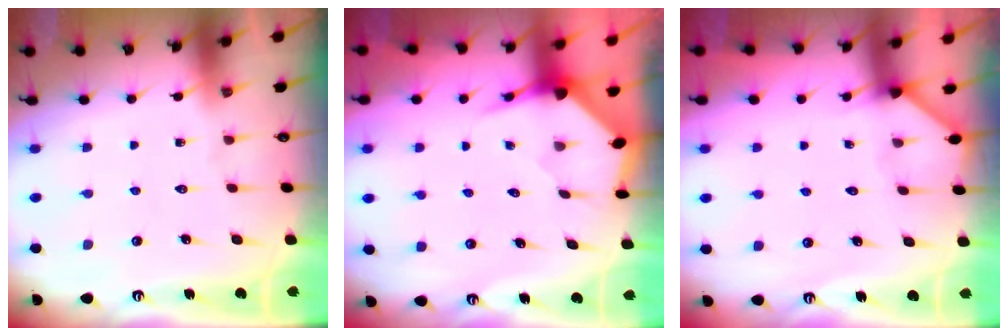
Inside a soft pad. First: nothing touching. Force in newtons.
{"total": 3.7, "press": 3.7, "slide": 0.4}
{"total": 2.0, "press": 2.0, "slide": 0.2}